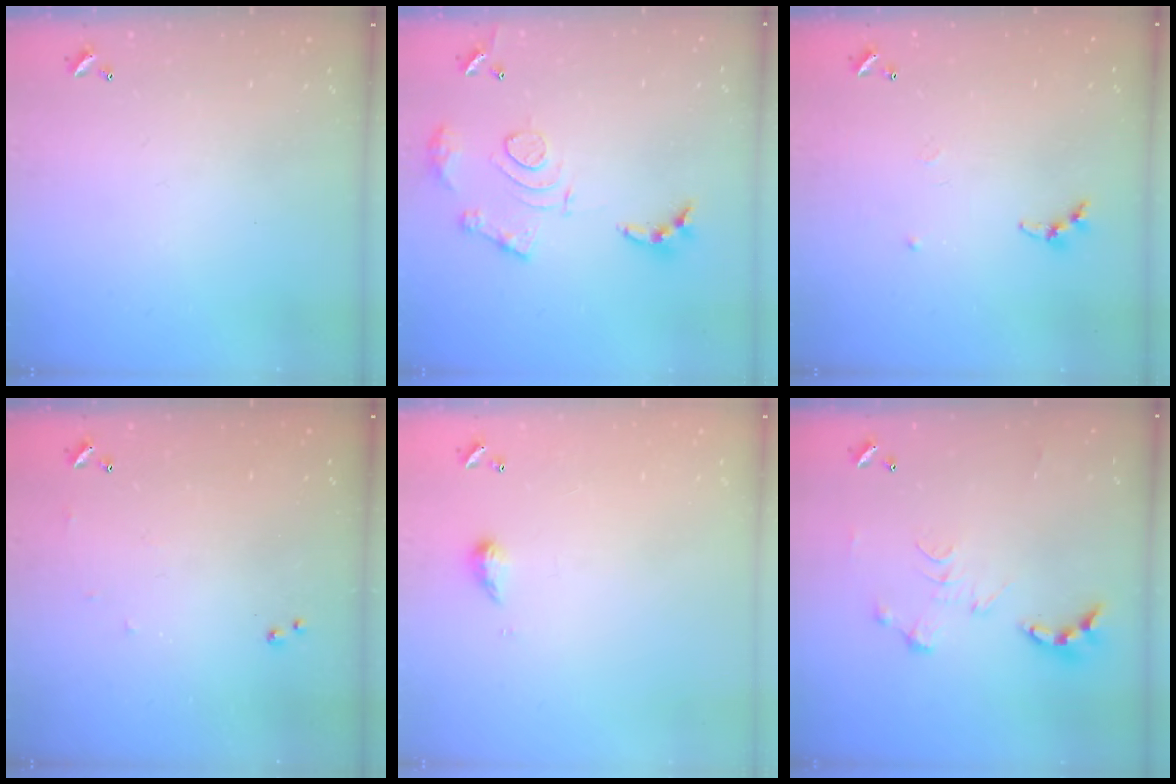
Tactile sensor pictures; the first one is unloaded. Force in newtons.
{"total": 12.5, "press": 12.5, "slide": 0.9}
{"total": 7.4, "press": 7.3, "slide": 0.9}
{"total": 6.4, "press": 6.4, "slide": 0.8}
{"total": 4.7, "press": 4.6, "slide": 0.4}
{"total": 0.6, "press": 0.6, "slide": 0.1}